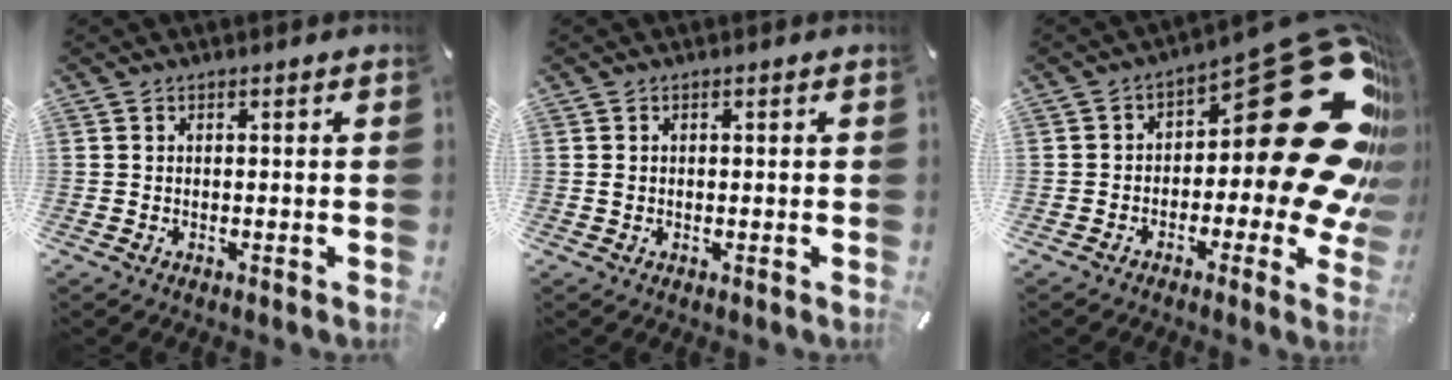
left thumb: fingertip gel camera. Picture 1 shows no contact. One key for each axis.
{"total": 0.7, "fx": 0.1, "fy": 0.5, "fz": 0.5, "tx": -0.010, "ty": 0.002, "tz": 0.001}
{"total": 34.0, "fx": 9.5, "fy": 15.7, "fz": 28.6, "tx": -0.319, "ty": -0.096, "tz": 0.194}